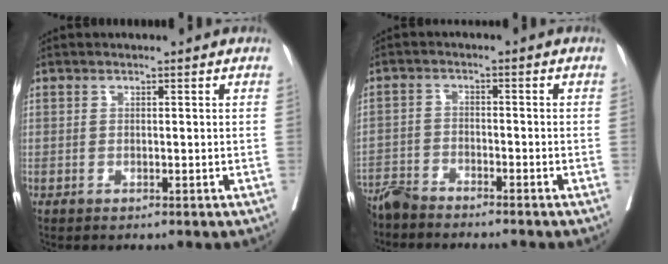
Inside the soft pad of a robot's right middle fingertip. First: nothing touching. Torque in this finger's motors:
{"motor_torque": [1.01, -1.13, 0.38, 0.12]}